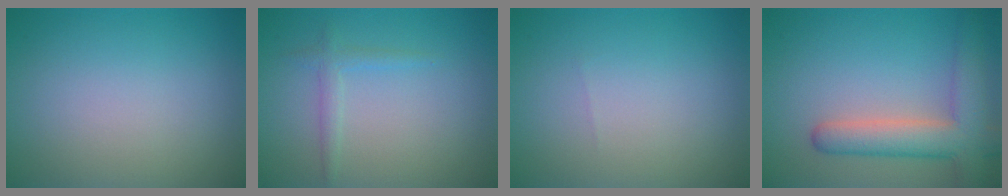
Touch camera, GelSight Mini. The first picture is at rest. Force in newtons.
{"total": 1.3, "press": 1.3, "slide": 0.0}
{"total": 0.0}
{"total": 6.2, "press": 6.1, "slide": 0.4}